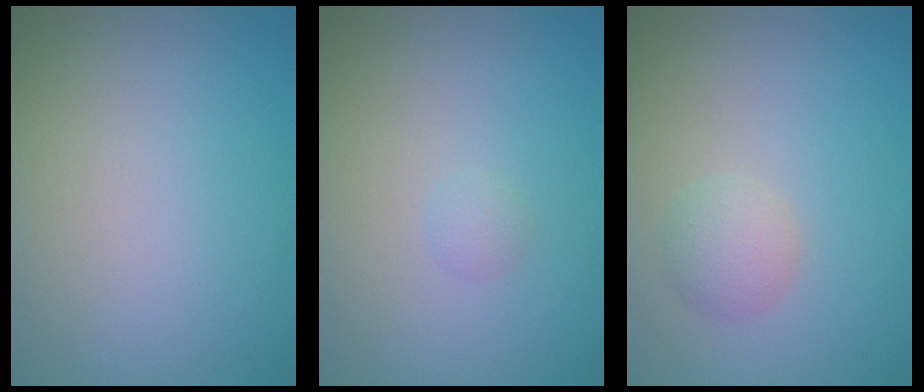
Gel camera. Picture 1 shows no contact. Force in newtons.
{"total": 0.8, "press": 0.8, "slide": 0.1}
{"total": 2.0, "press": 2.0, "slide": 0.0}